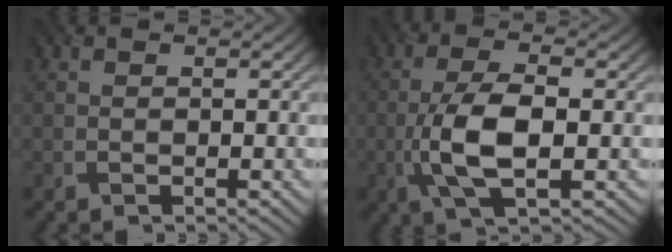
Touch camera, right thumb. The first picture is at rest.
{"total": 7.6, "force": [-1.5, 2.9, 6.9], "torque": [-0.146, 0.003, -0.034]}